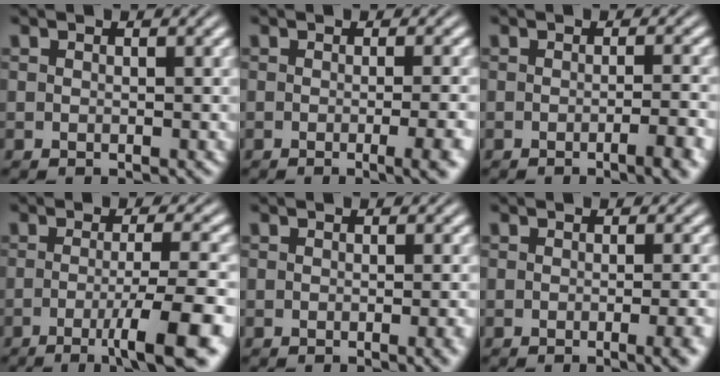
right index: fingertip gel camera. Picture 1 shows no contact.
{"total": 3.3, "force": [-1.6, -0.1, 2.9], "torque": [-0.029, -0.002, -0.024]}
{"total": 2.4, "force": [-1.4, -0.2, 1.9], "torque": [-0.023, 0.002, -0.025]}
{"total": 6.9, "force": [-3.3, 0.2, 6.1], "torque": [-0.074, -0.012, -0.044]}
{"total": 1.0, "force": [-0.6, -0.3, 0.8], "torque": [-0.013, 0.001, -0.009]}
{"total": 2.1, "force": [-1.1, -0.3, 1.8], "torque": [-0.023, 0.000, -0.017]}